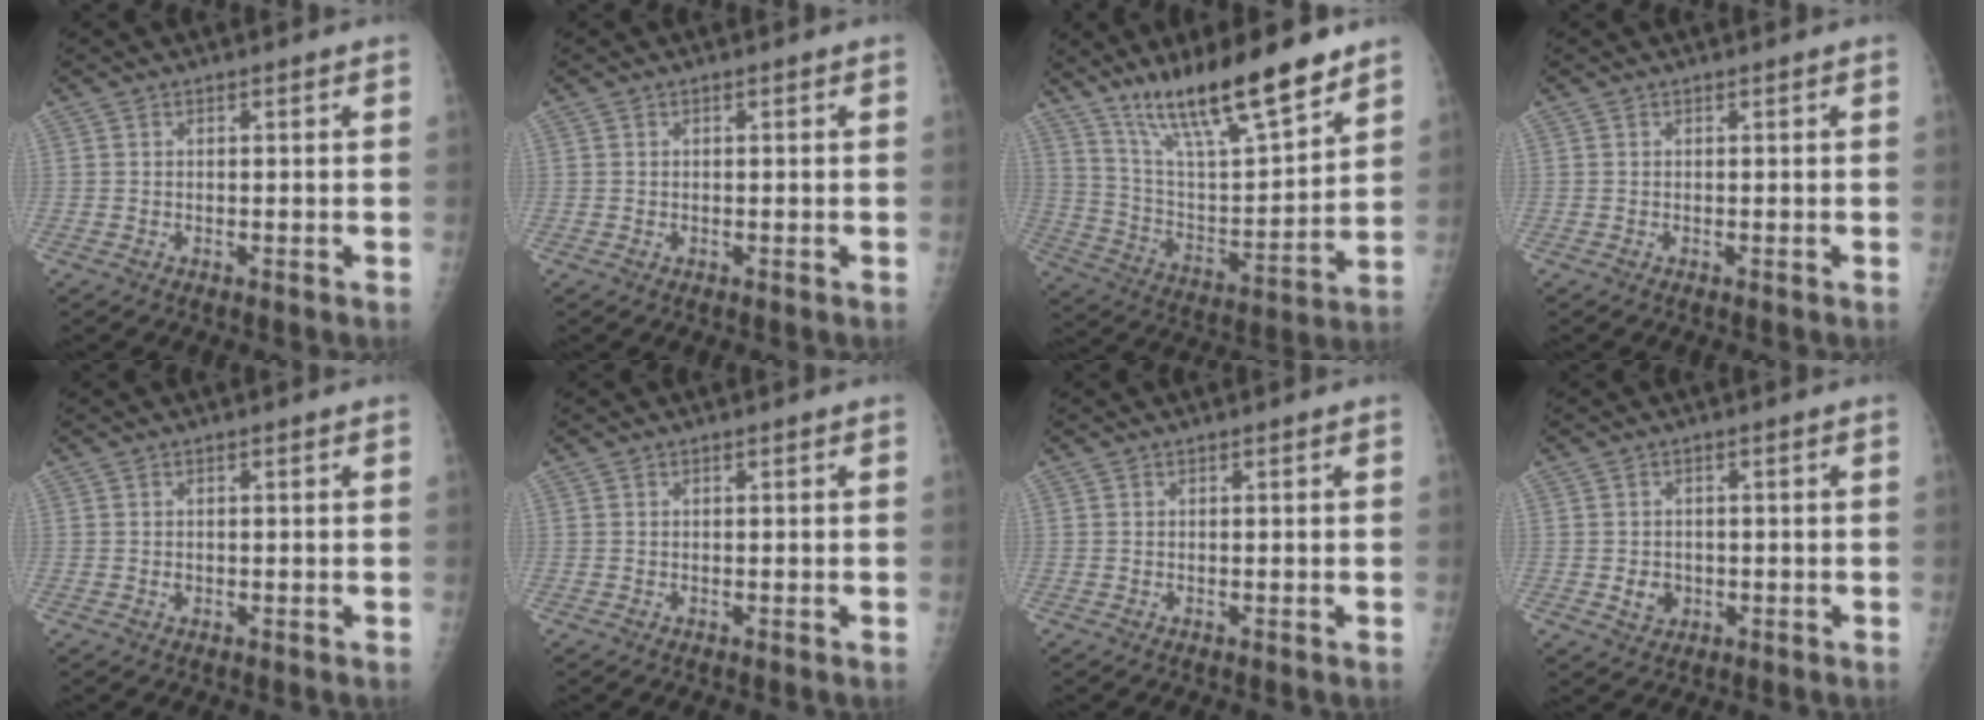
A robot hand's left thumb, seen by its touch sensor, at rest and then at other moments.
{"total": 0.0}
{"total": 20.7, "force": [15.0, 4.4, 13.5], "torque": [-0.206, -0.074, 0.267]}
{"total": 0.0}
{"total": 0.7, "force": [-0.1, 0.6, 0.4], "torque": [-0.004, 0.001, -0.002]}
{"total": 0.0}
{"total": 0.0}
{"total": 3.3, "force": [-0.6, 2.8, 1.6], "torque": [-0.014, 0.002, -0.003]}